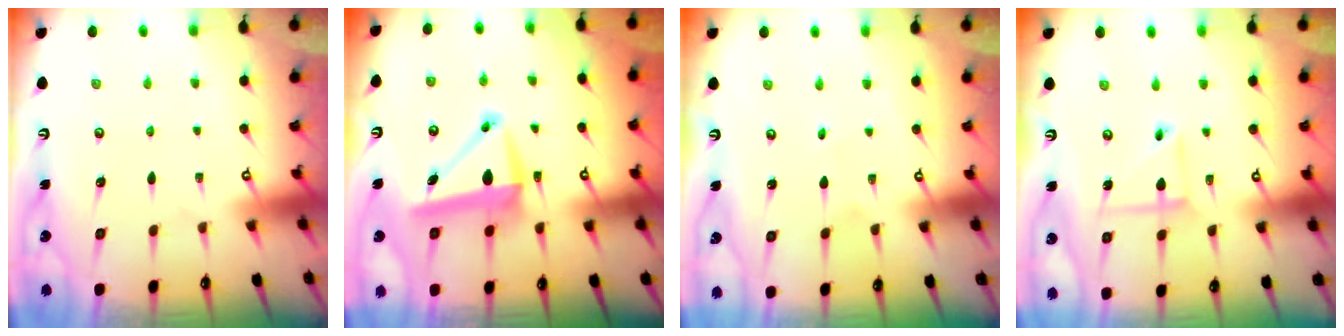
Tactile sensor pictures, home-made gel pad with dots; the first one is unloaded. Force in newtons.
{"total": 8.6, "press": 8.3, "slide": 2.2}
{"total": 0.7, "press": 0.7, "slide": 0.0}
{"total": 6.6, "press": 6.6, "slide": 0.5}